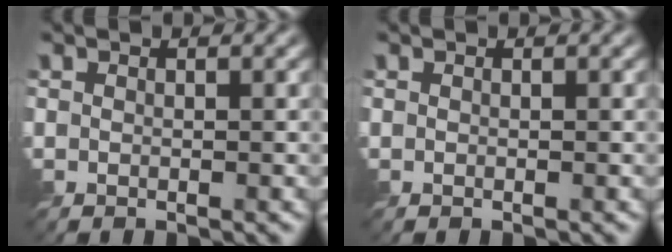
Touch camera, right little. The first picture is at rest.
{"total": 0.0}